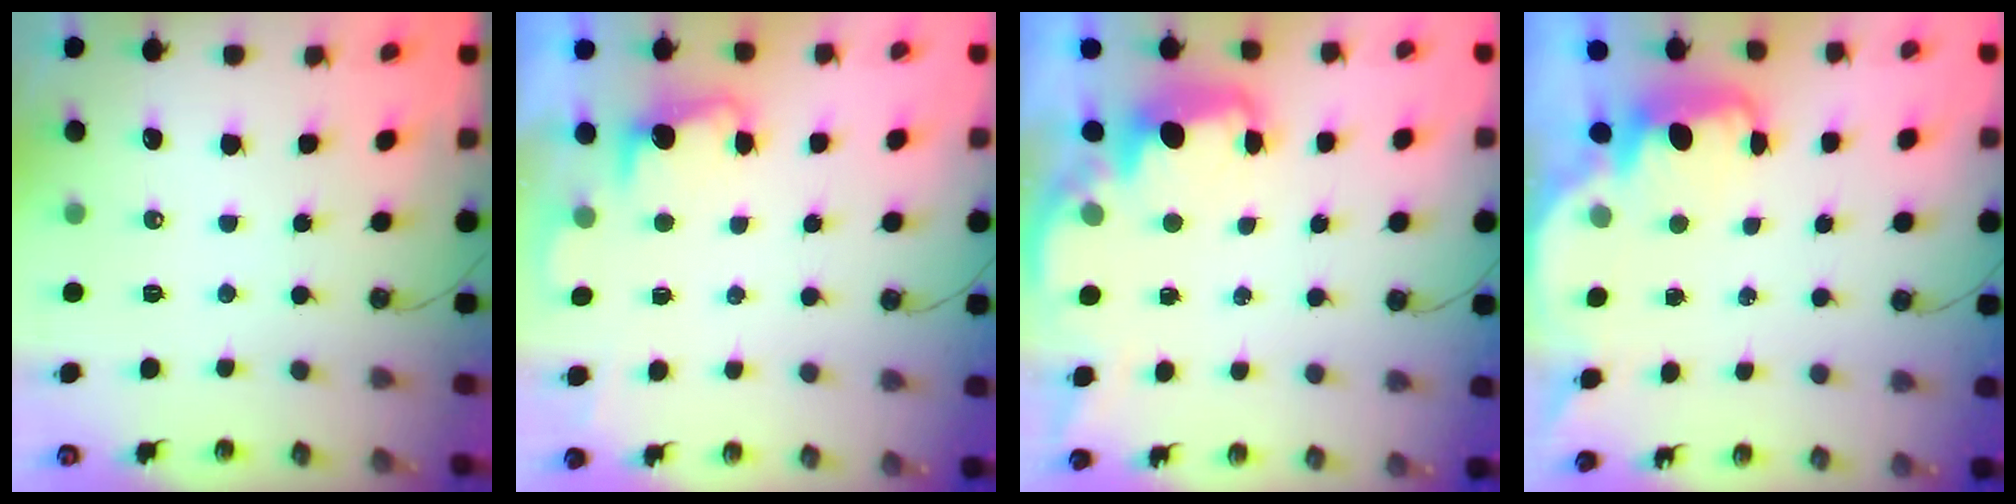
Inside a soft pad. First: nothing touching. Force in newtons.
{"total": 1.8, "press": 1.5, "slide": 0.9}
{"total": 2.4, "press": 2.2, "slide": 0.8}
{"total": 2.3, "press": 2.2, "slide": 0.6}